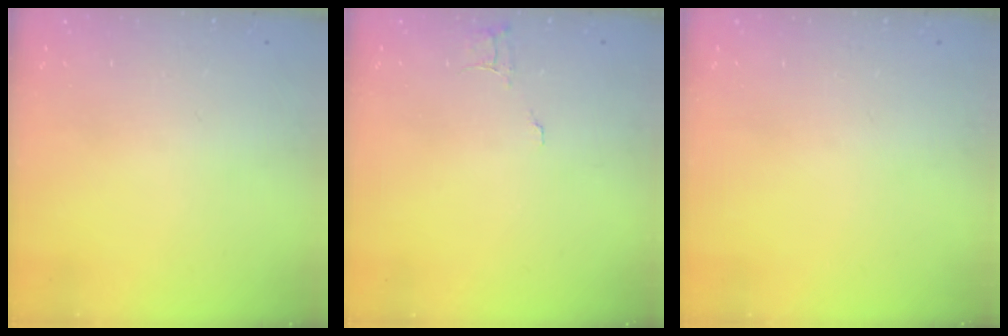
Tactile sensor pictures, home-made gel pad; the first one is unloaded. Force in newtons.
{"total": 4.9, "press": 4.8, "slide": 0.3}
{"total": 0.0}